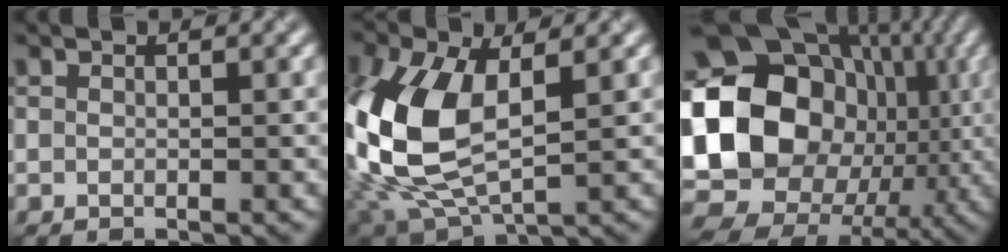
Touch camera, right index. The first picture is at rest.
{"total": 12.2, "force": [0.9, 7.2, 9.8], "torque": [-0.250, -0.004, 0.020]}
{"total": 20.0, "force": [0.6, 17.0, 10.6], "torque": [-0.194, 0.002, -0.009]}